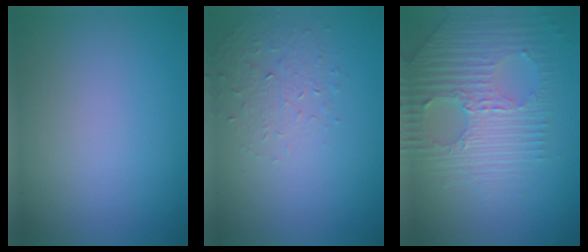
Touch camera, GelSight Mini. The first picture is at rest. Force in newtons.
{"total": 1.6, "press": 0.9, "slide": 1.3}
{"total": 7.1, "press": 4.8, "slide": 5.2}